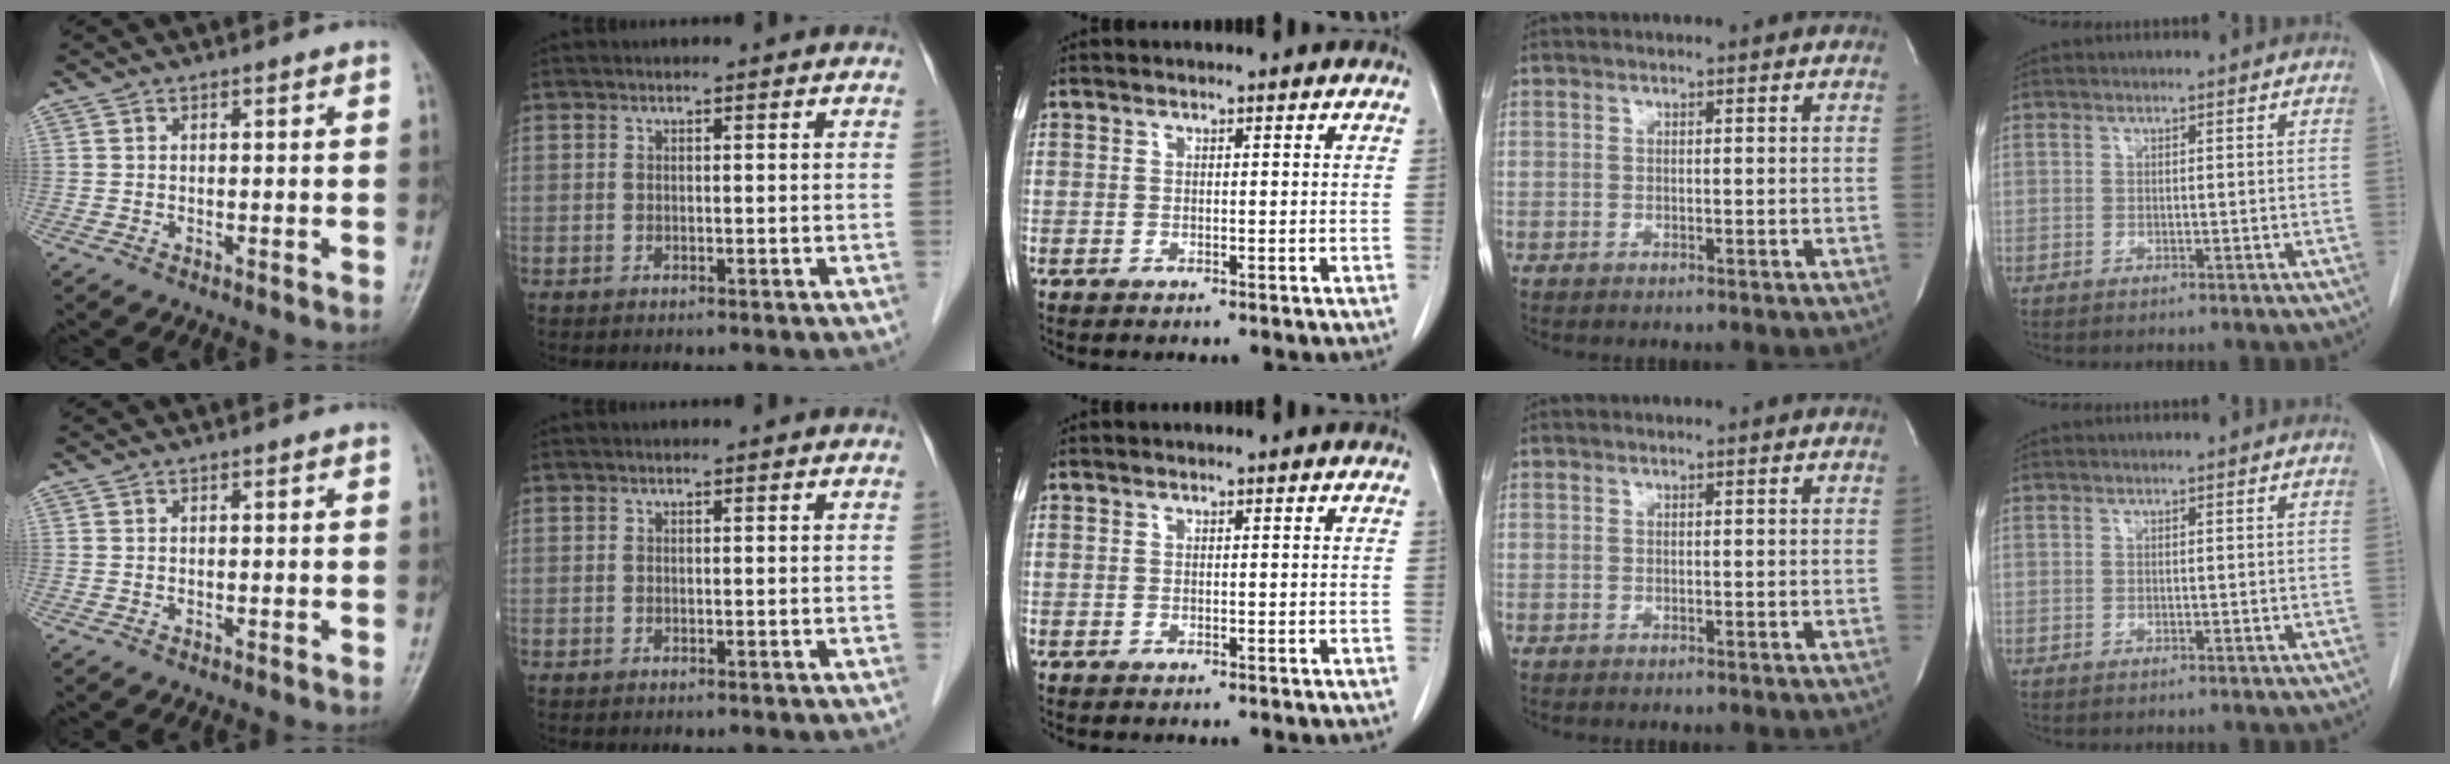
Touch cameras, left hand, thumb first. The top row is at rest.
{}